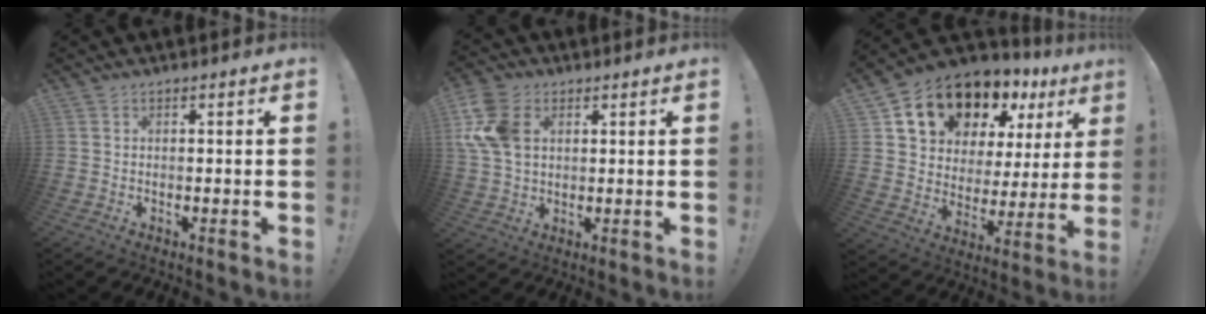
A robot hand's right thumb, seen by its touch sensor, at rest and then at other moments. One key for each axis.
{"total": 12.0, "fx": 3.3, "fy": 8.5, "fz": 7.9, "tx": -0.169, "ty": 0.001, "tz": 0.065}
{"total": 15.8, "fx": 11.2, "fy": 8.9, "fz": 6.6, "tx": -0.102, "ty": -0.083, "tz": 0.212}